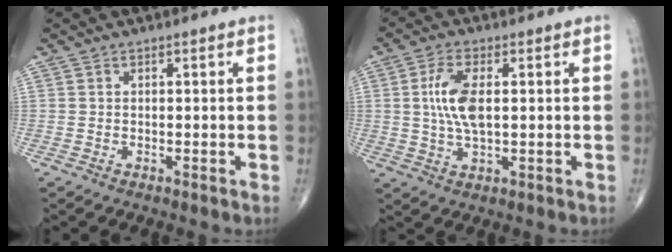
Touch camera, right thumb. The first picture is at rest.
{"total": 7.8, "force": [0.9, 3.3, 7.0], "torque": [-0.148, -0.002, 0.018]}